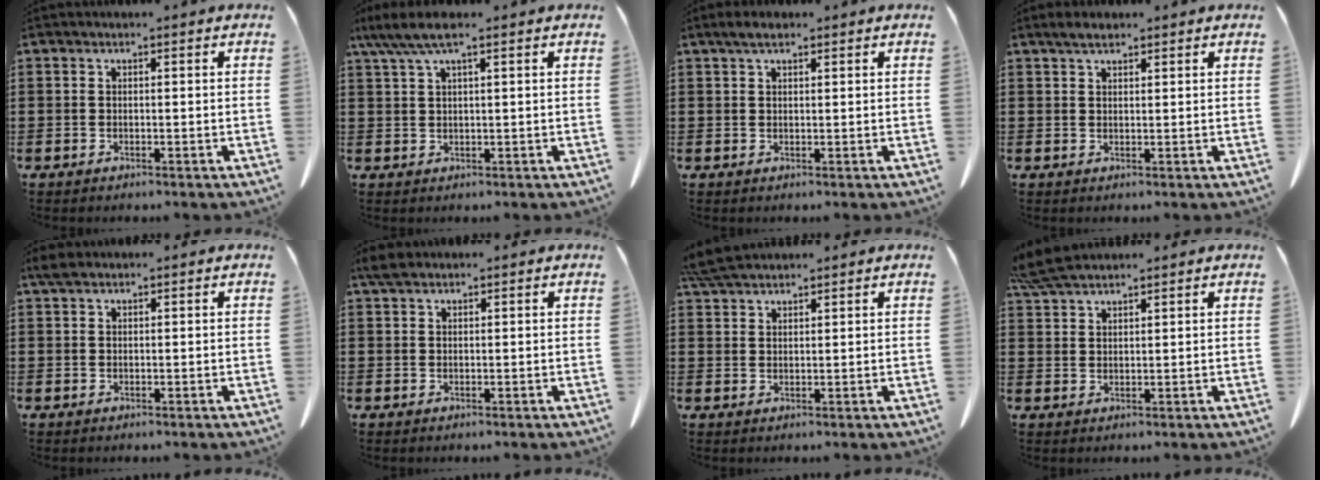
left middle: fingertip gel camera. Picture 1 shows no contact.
{"total": 4.8, "force": [2.9, 0.6, 3.8], "torque": [-0.086, -0.005, 0.052]}
{"total": 2.5, "force": [1.6, 0.8, 1.7], "torque": [-0.037, 0.003, 0.029]}
{"total": 2.3, "force": [1.8, 0.7, 1.2], "torque": [-0.021, 0.000, 0.033]}
{"total": 1.5, "force": [1.1, 0.7, 0.8], "torque": [-0.021, 0.002, 0.021]}
{"total": 1.8, "force": [1.4, 0.7, 1.0], "torque": [-0.024, 0.003, 0.027]}
{"total": 4.5, "force": [4.0, 0.7, 1.8], "torque": [-0.047, -0.003, 0.077]}
{"total": 5.2, "force": [4.6, 0.8, 2.4], "torque": [-0.061, -0.007, 0.088]}